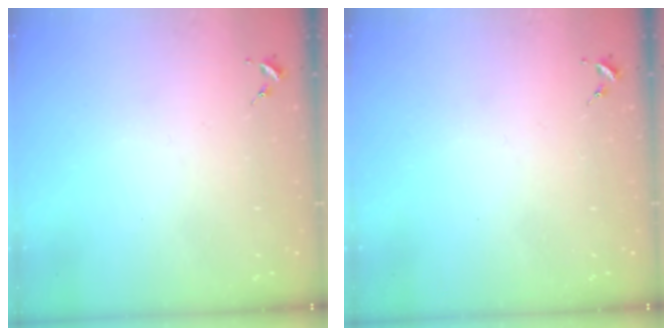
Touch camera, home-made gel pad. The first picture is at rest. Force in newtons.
{"total": 0.0}